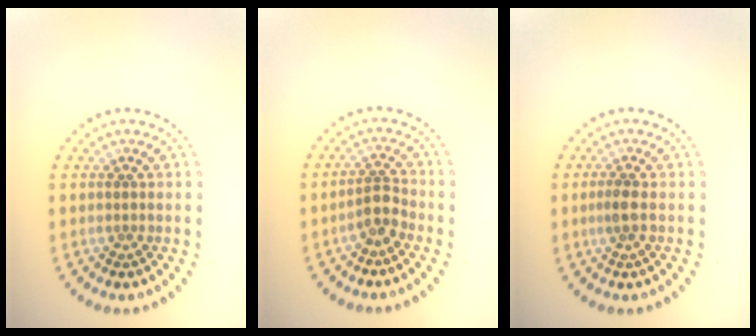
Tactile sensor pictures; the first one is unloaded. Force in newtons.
{"total": 2.1, "press": 1.7, "slide": 1.2}
{"total": 1.4, "press": 1.2, "slide": 0.6}